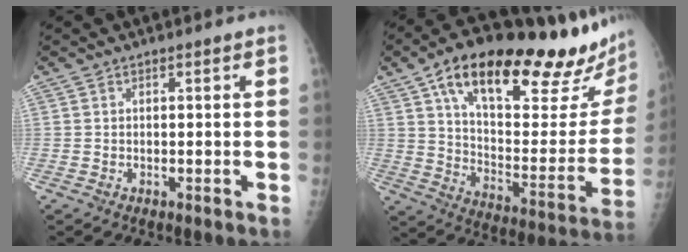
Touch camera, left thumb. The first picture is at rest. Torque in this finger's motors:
{"motor_torque": [2.02, 2.02, 1.46, -1.31, 0.36]}